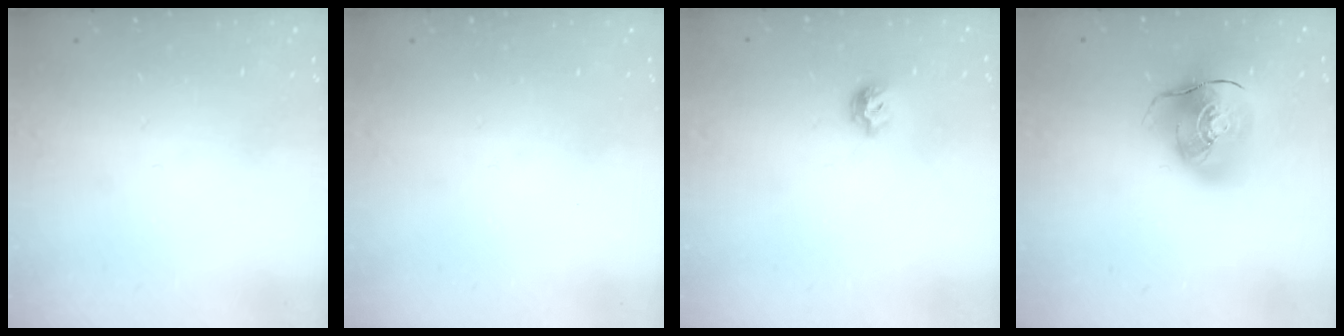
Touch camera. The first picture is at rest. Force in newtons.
{"total": 0.0}
{"total": 5.6, "press": 5.5, "slide": 0.9}
{"total": 14.9, "press": 14.7, "slide": 2.5}